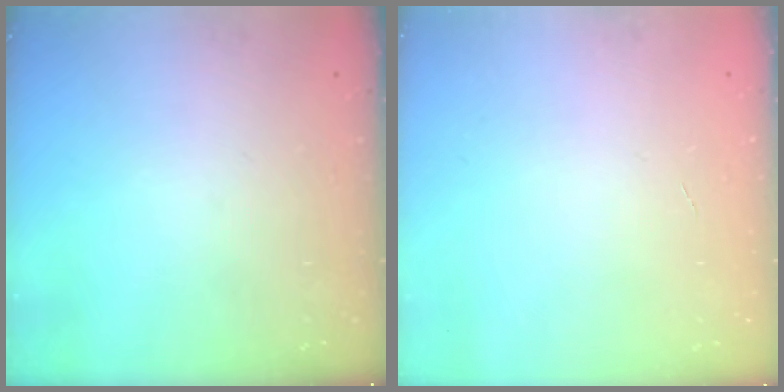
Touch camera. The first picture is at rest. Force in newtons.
{"total": 0.0}